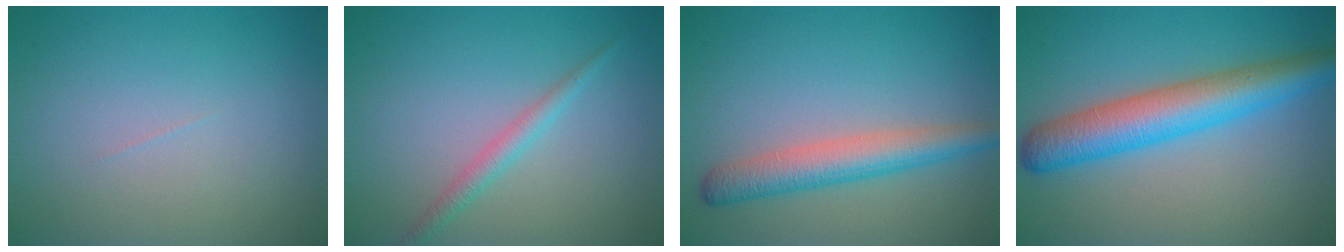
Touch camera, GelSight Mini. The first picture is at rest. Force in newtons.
{"total": 1.8, "press": 1.8, "slide": 0.0}
{"total": 4.2, "press": 4.2, "slide": 0.1}
{"total": 6.8, "press": 6.8, "slide": 0.1}